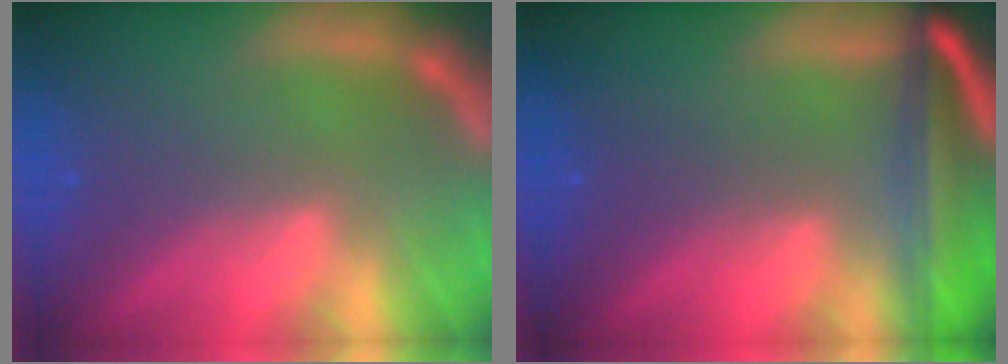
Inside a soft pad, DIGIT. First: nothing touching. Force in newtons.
{"total": 9.5}